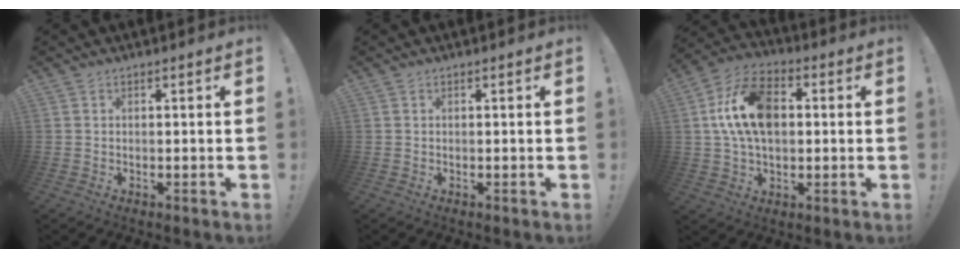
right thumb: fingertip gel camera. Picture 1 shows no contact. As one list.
[{"total": 0.0}, {"total": 16.4, "force": [2.2, 10.6, 12.2], "torque": [-0.224, 0.012, 0.042]}]